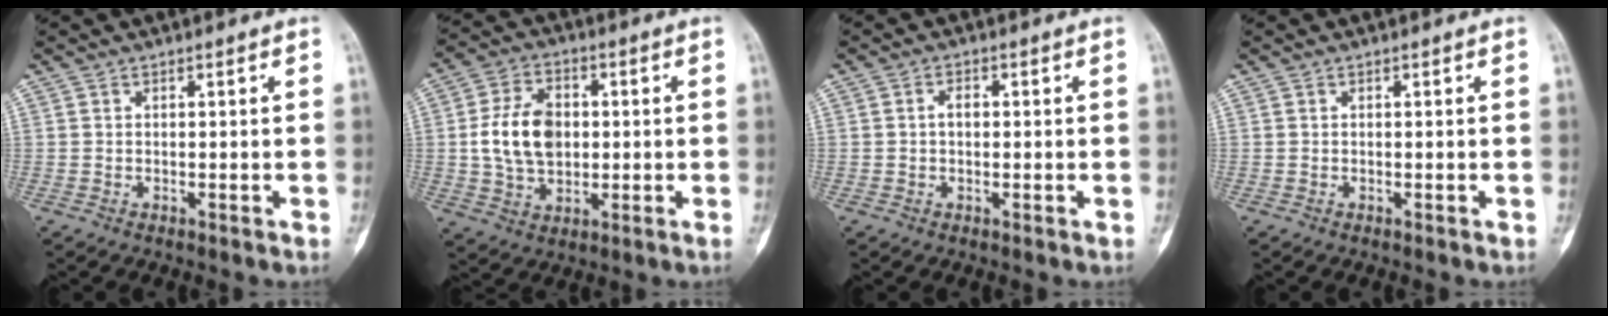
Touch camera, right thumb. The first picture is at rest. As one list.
[{"total": 11.5, "force": [0.4, 7.8, 8.4], "torque": [-0.140, 0.007, 0.010]}, {"total": 2.0, "force": [0.0, 1.3, 1.5], "torque": [-0.018, 0.008, -0.002]}, {"total": 0.0}]